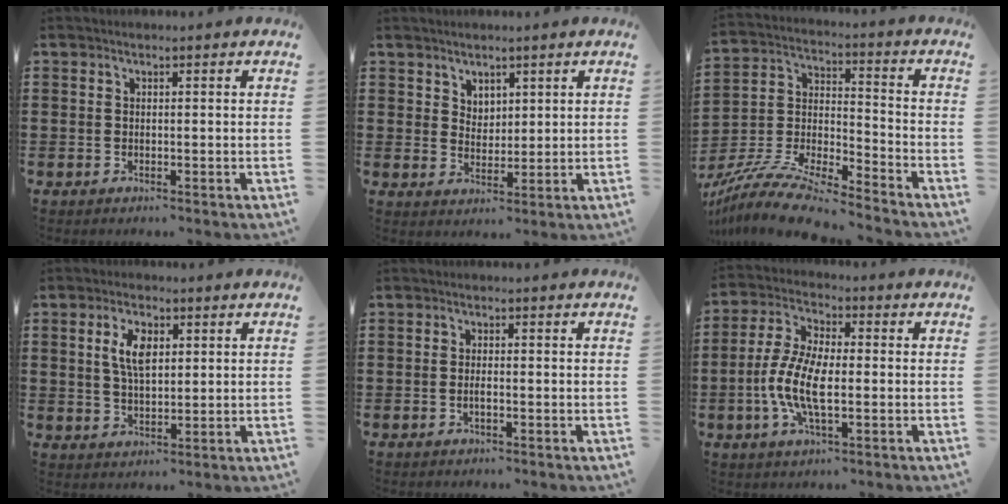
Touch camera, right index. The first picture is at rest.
{"total": 3.4, "force": [2.7, 2.0, 0.1], "torque": [-0.009, 0.005, 0.053]}
{"total": 10.5, "force": [-9.6, 0.4, 4.1], "torque": [-0.089, 0.007, -0.196]}
{"total": 5.4, "force": [1.9, 2.4, 4.4], "torque": [-0.093, 0.012, 0.032]}
{"total": 1.1, "force": [-0.4, 0.2, 1.0], "torque": [-0.020, -0.002, -0.007]}
{"total": 9.1, "force": [-2.1, 3.6, 8.1], "torque": [-0.191, -0.014, -0.046]}